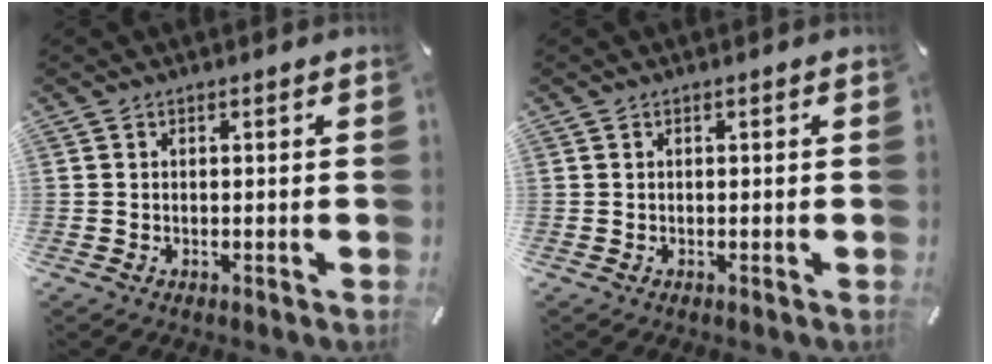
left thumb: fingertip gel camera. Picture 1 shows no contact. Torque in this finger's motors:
{"motor_torque": [0.05, 0.61, 0.12, 0.19, 0.04]}